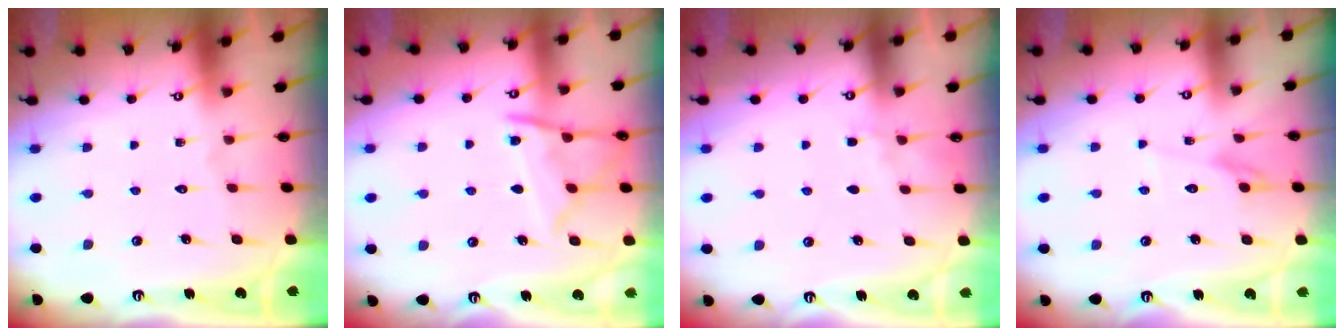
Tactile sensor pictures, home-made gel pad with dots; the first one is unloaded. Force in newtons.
{"total": 11.5, "press": 11.4, "slide": 1.0}
{"total": 2.9, "press": 2.8, "slide": 0.5}
{"total": 4.2, "press": 4.2, "slide": 0.4}